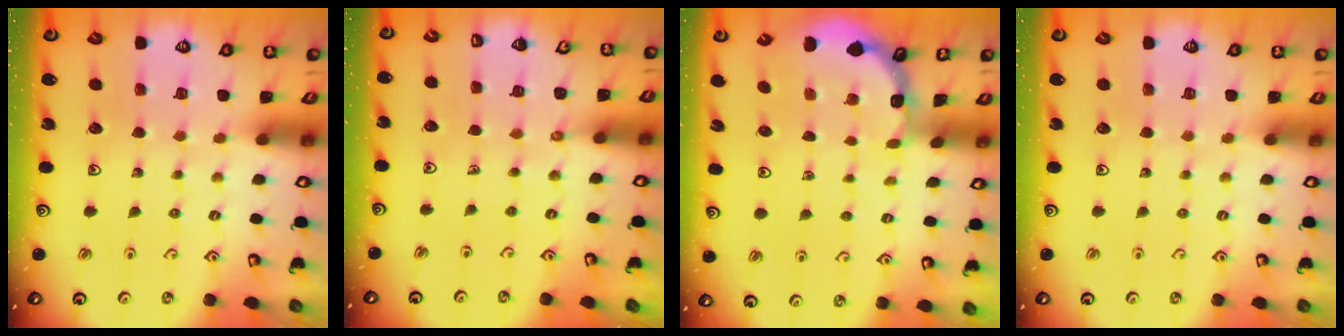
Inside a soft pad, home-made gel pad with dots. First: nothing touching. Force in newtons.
{"total": 1.3, "press": 1.2, "slide": 0.3}
{"total": 1.8, "press": 1.8, "slide": 0.2}
{"total": 0.0}